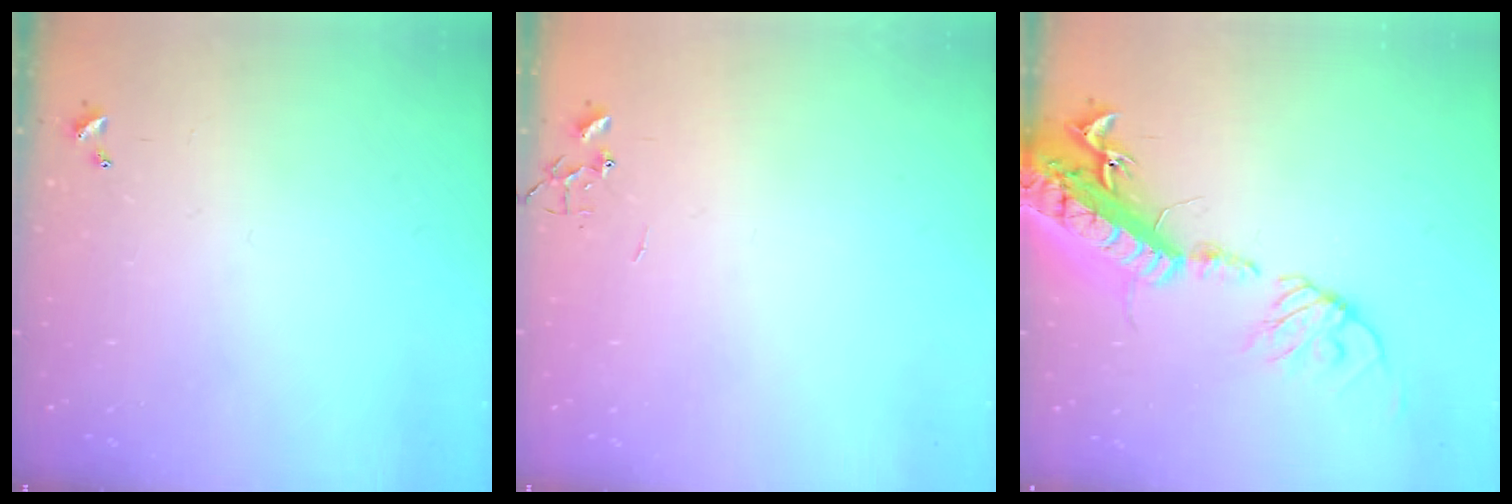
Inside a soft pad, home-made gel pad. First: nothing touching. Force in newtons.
{"total": 0.0}
{"total": 23.1, "press": 22.6, "slide": 4.7}